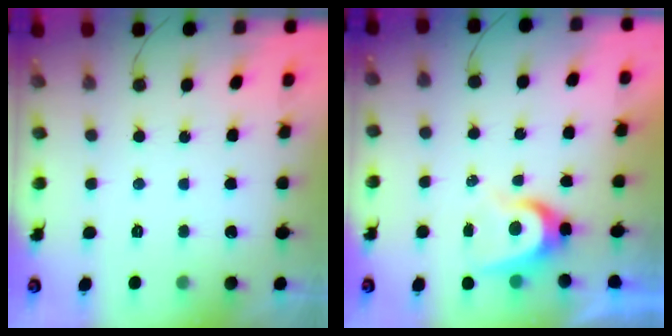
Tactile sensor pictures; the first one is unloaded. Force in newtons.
{"total": 6.8, "press": 6.8, "slide": 0.4}